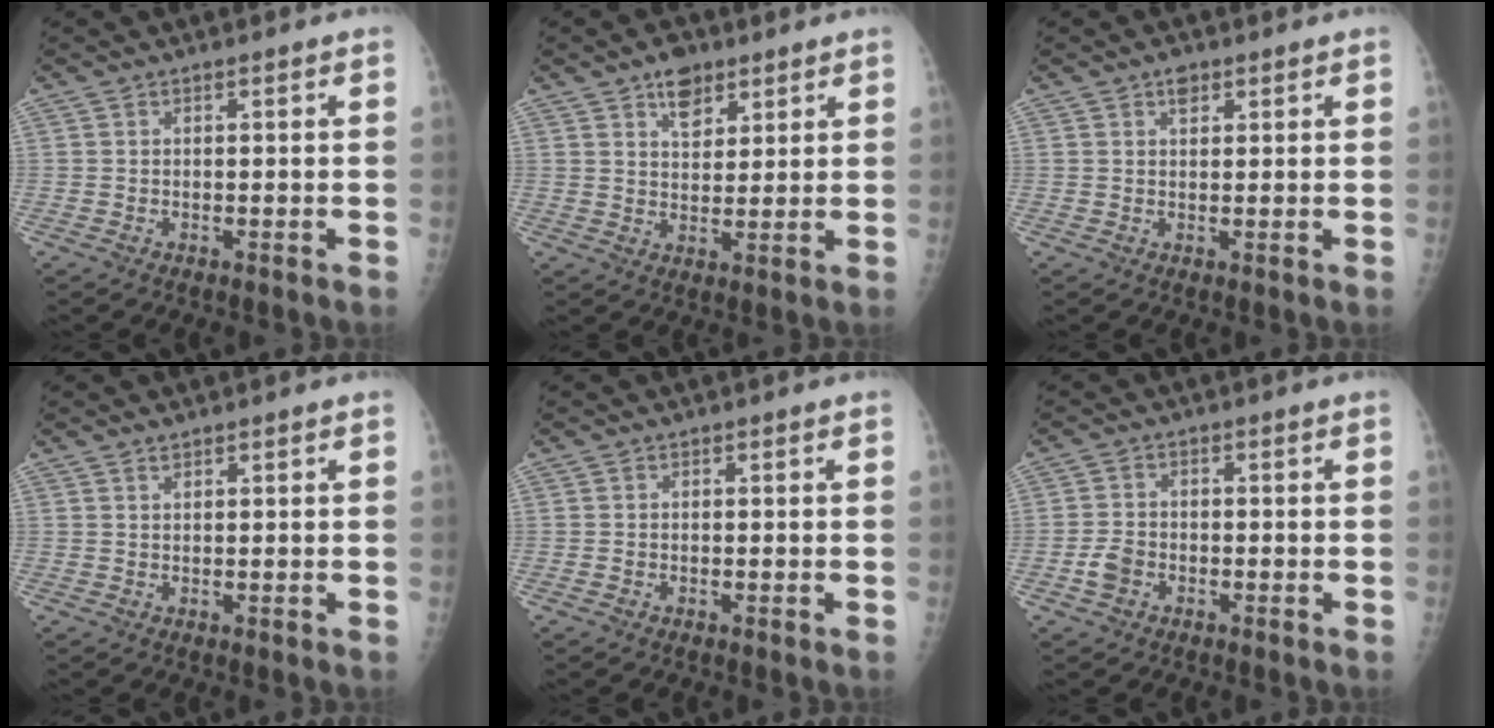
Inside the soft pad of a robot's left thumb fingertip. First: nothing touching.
{"total": 6.1, "force": [3.8, 3.6, 3.2], "torque": [-0.026, -0.021, 0.060]}
{"total": 2.2, "force": [1.3, 1.4, 1.2], "torque": [-0.007, -0.005, 0.018]}
{"total": 0.9, "force": [0.8, 0.4, 0.3], "torque": [-0.002, -0.005, 0.014]}
{"total": 0.6, "force": [-0.2, 0.5, 0.2], "torque": [-0.002, 0.001, -0.003]}
{"total": 3.6, "force": [-1.5, 2.7, 1.9], "torque": [-0.032, 0.009, -0.028]}